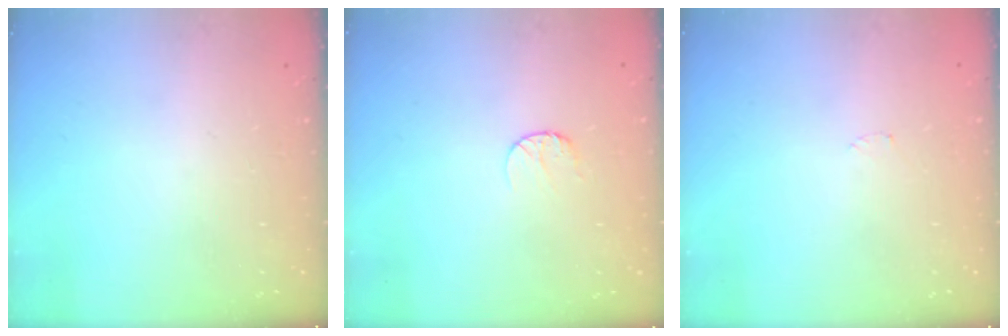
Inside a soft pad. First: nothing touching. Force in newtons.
{"total": 5.0, "press": 4.9, "slide": 0.5}
{"total": 2.3, "press": 2.3, "slide": 0.2}